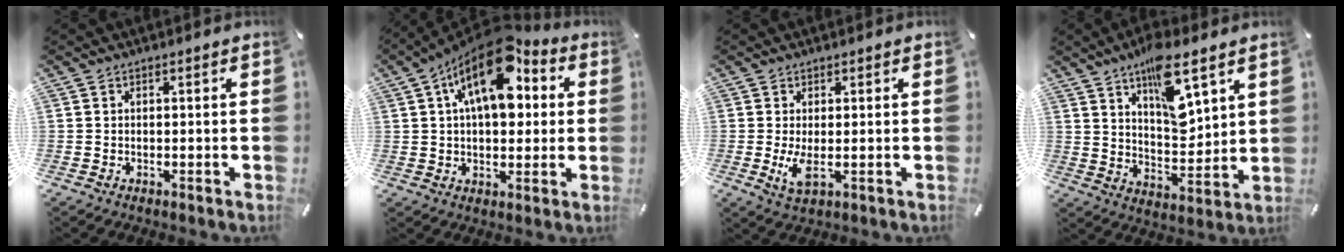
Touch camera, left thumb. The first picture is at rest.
{"total": 16.2, "force": [6.6, 8.9, 11.8], "torque": [-0.191, -0.030, 0.110]}
{"total": 4.8, "force": [0.0, 1.6, 4.6], "torque": [-0.108, -0.013, -0.003]}
{"total": 13.8, "force": [8.4, 5.4, 9.6], "torque": [-0.139, -0.048, 0.141]}